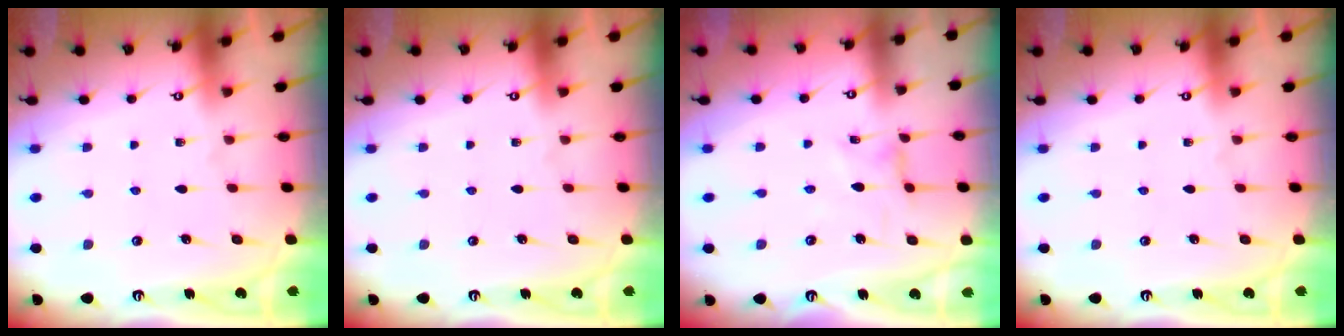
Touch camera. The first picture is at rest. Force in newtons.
{"total": 0.0}
{"total": 0.0}
{"total": 0.0}